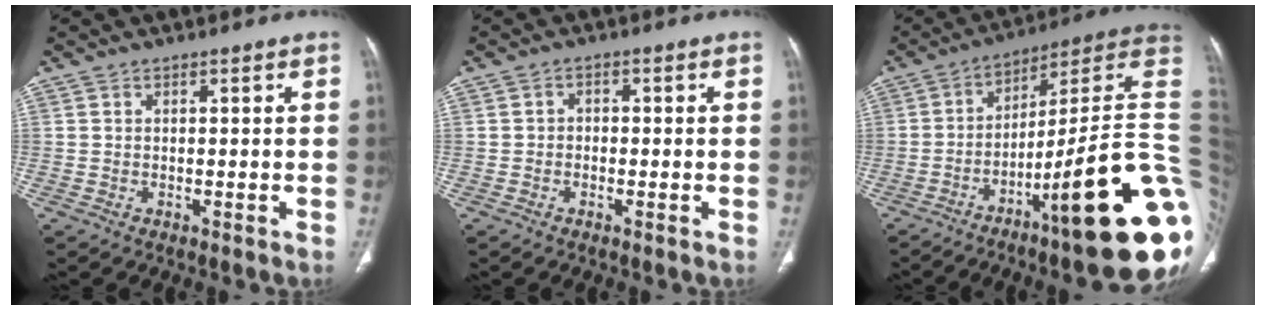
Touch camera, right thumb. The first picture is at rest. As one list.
[{"total": 1.3, "force": [-0.4, 1.2, 0.5], "torque": [0.004, 0.007, -0.013]}, {"total": 27.2, "force": [-7.5, 4.0, 25.8], "torque": [-0.269, 0.054, -0.111]}]